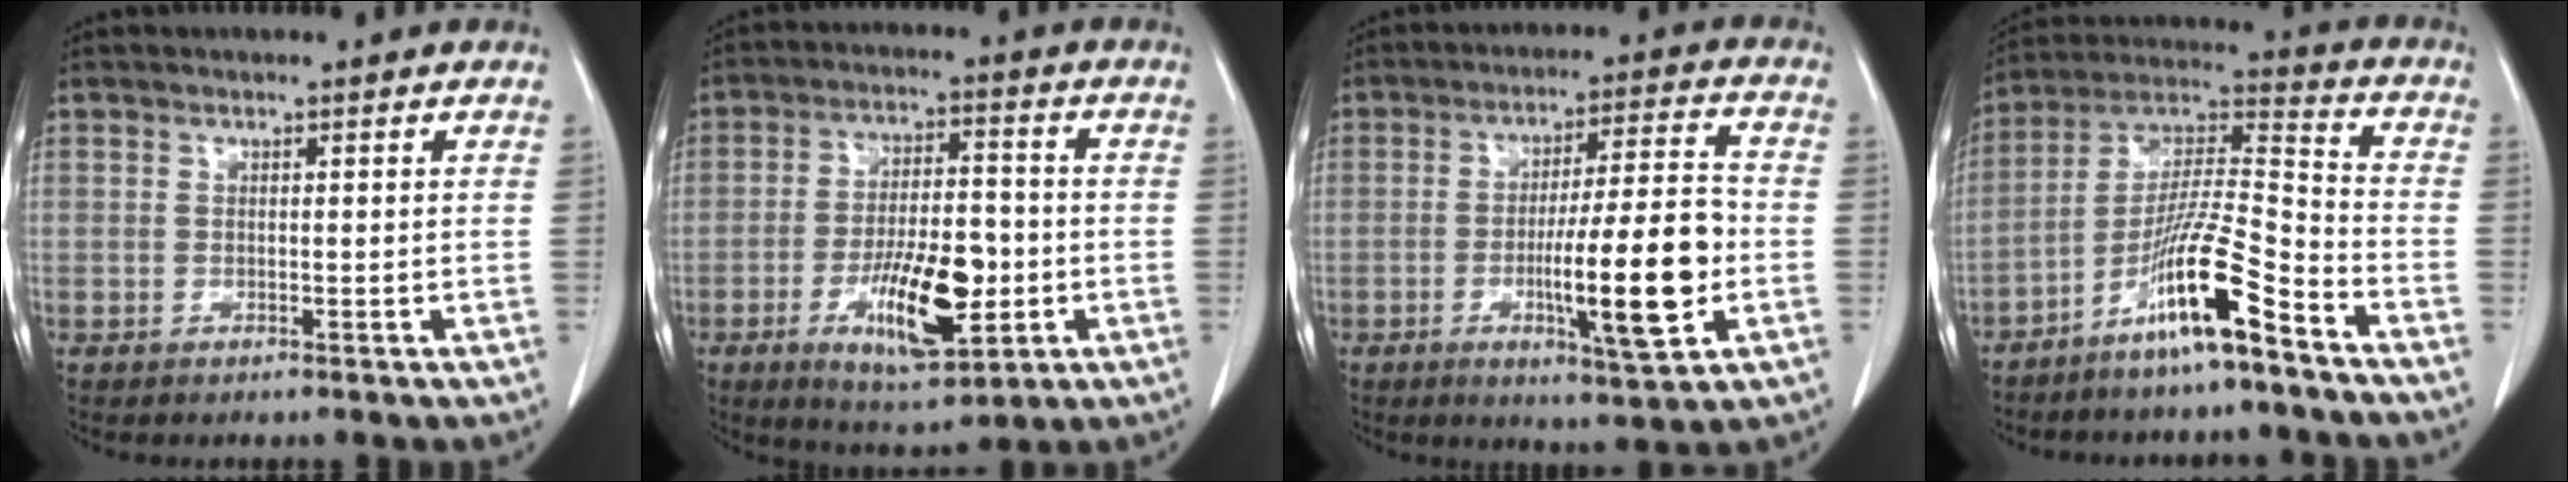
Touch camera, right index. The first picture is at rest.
{"total": 13.1, "force": [-3.9, 4.2, 11.8], "torque": [-0.204, -0.004, -0.058]}
{"total": 14.2, "force": [-3.4, 1.1, 13.8], "torque": [-0.220, -0.004, -0.053]}
{"total": 13.6, "force": [-8.5, 0.3, 10.6], "torque": [-0.204, -0.005, -0.163]}